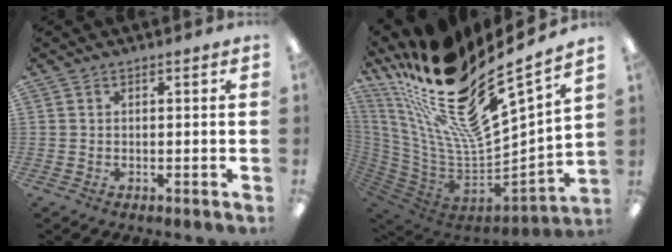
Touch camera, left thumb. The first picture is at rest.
{"total": 24.0, "force": [15.8, 7.0, 16.7], "torque": [-0.289, -0.143, 0.276]}